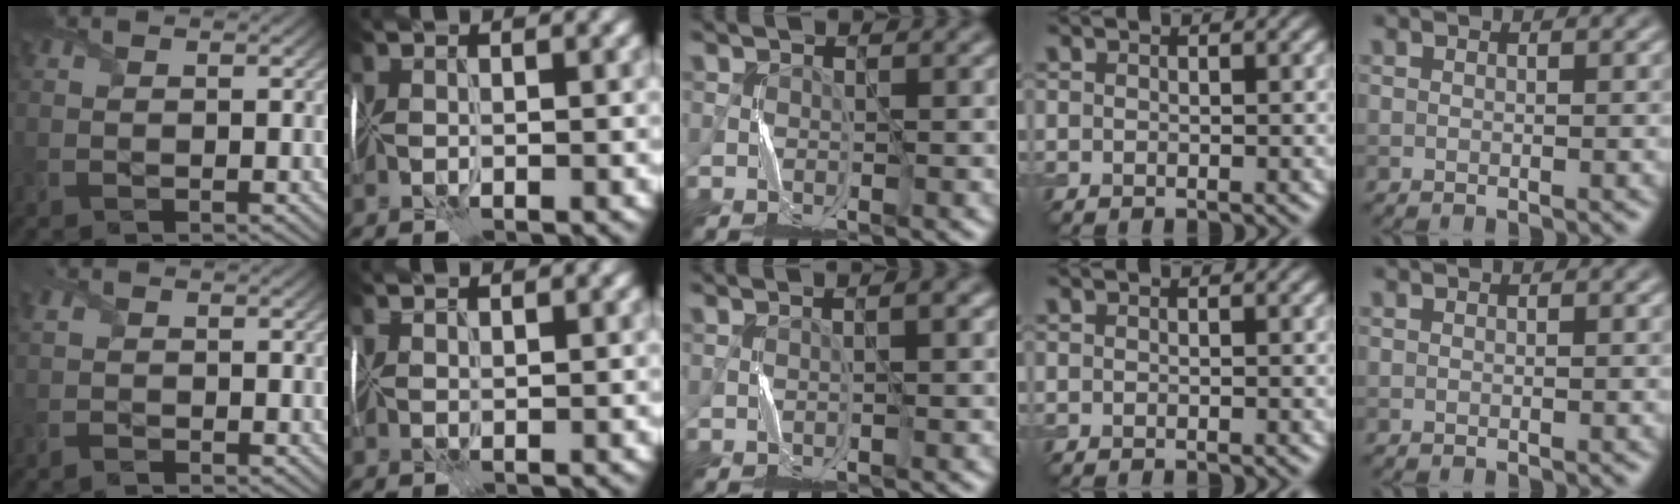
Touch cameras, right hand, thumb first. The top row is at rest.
{"thumb": {"total": 1.3, "force": [-0.5, 1.0, 0.6], "torque": [-0.020, 0.001, -0.019]}, "index": {"total": 1.3, "force": [1.2, 0.2, 0.1], "torque": [-0.002, 0.004, 0.019]}, "middle": {"total": 1.1, "force": [0.5, -0.1, 1.0], "torque": [-0.012, 0.004, 0.005]}, "ring": {"total": 0.7, "force": [-0.6, 0.1, 0.3], "torque": [0.002, -0.001, -0.010]}}